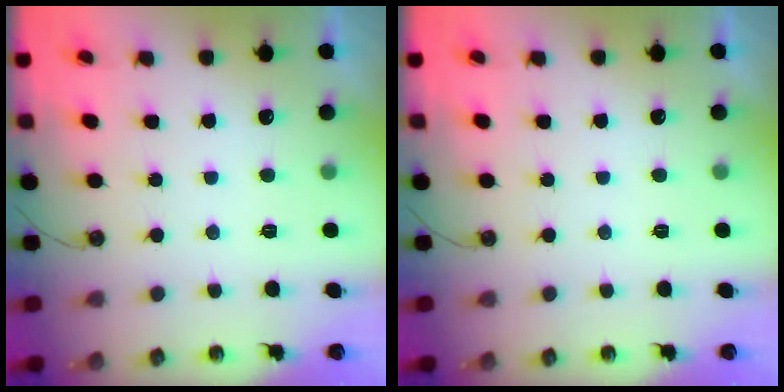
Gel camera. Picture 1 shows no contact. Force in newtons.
{"total": 0.0}